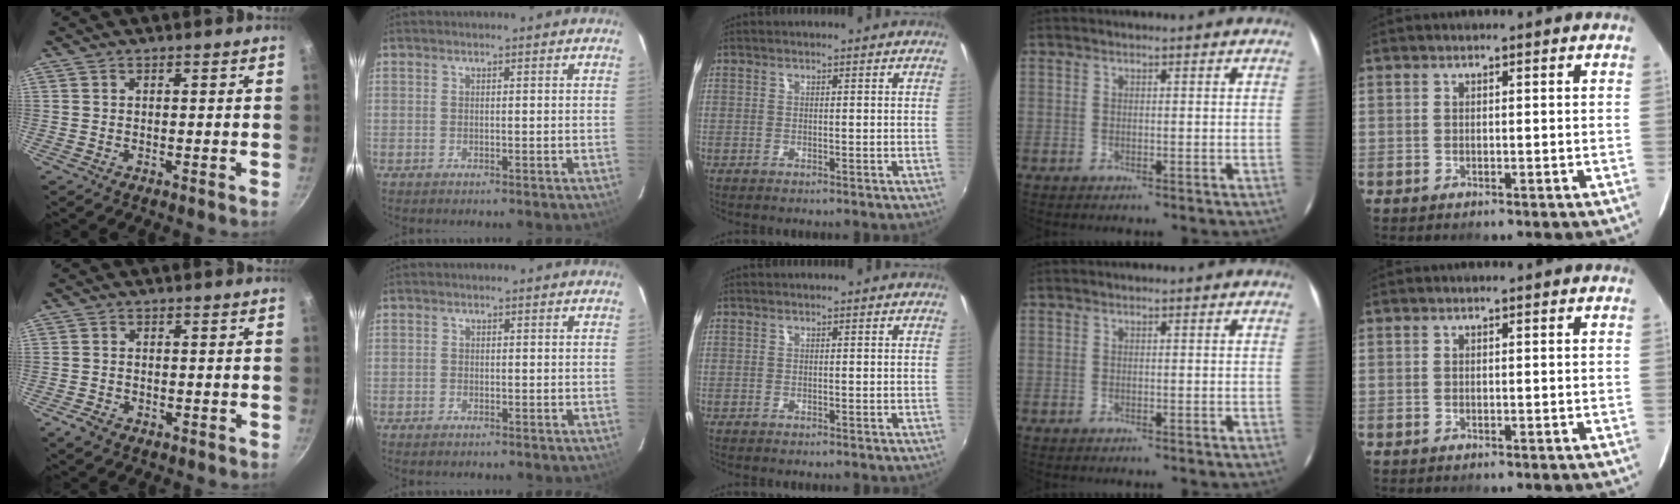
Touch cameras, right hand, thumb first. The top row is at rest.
{"thumb": {"total": 3.4, "force": [-1.8, 2.2, 1.9], "torque": [-0.034, 0.009, -0.029]}, "index": {"total": 0.8, "force": [-0.5, 0.5, 0.1], "torque": [-0.004, 0.000, -0.011]}}